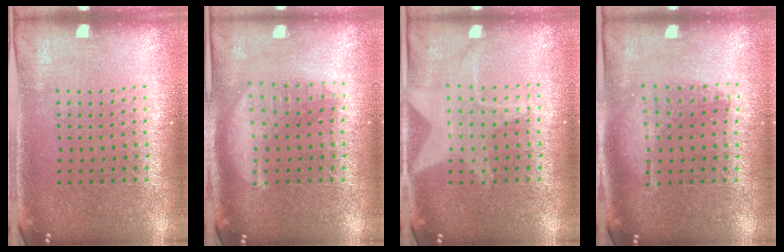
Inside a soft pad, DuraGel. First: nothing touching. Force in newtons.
{"total": 2.6, "press": 2.6, "slide": 0.3}
{"total": 1.5, "press": 1.5, "slide": 0.2}
{"total": 1.0, "press": 0.9, "slide": 0.3}